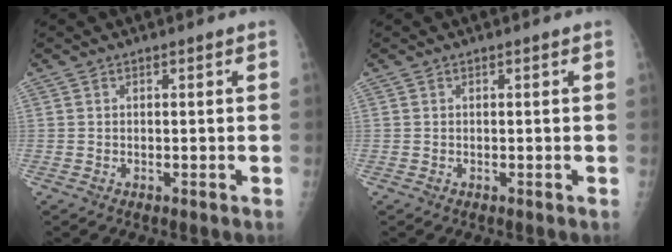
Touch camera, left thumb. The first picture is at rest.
{"total": 0.0}